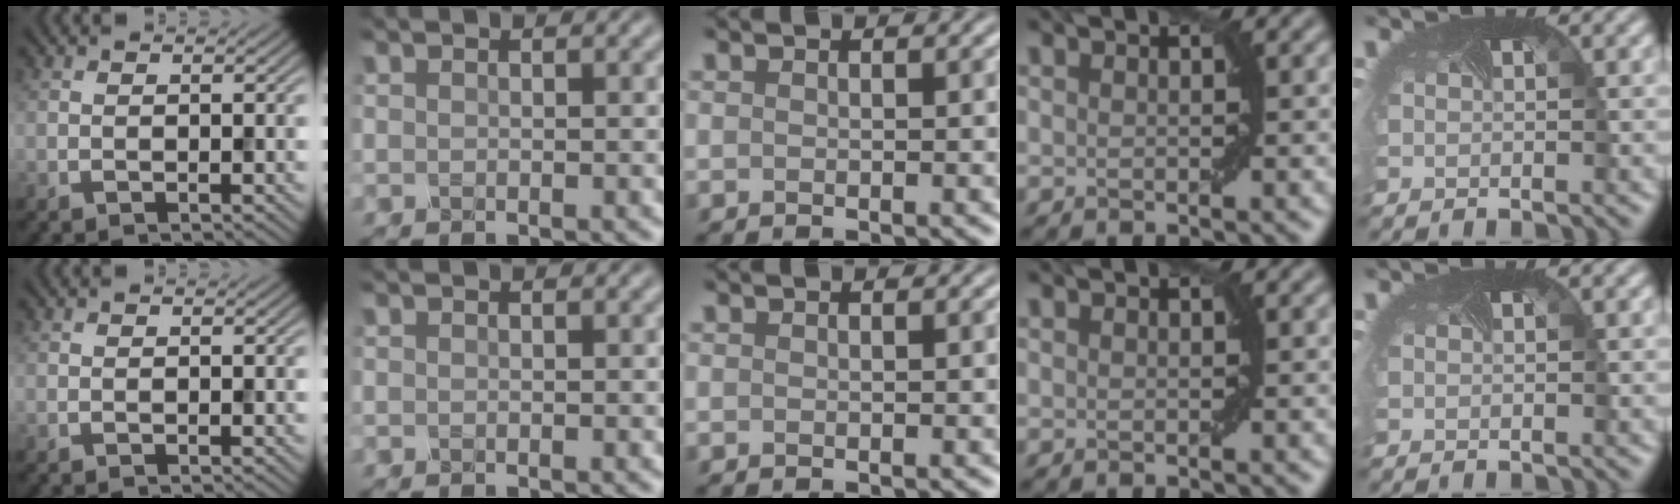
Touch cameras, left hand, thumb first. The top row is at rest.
{}